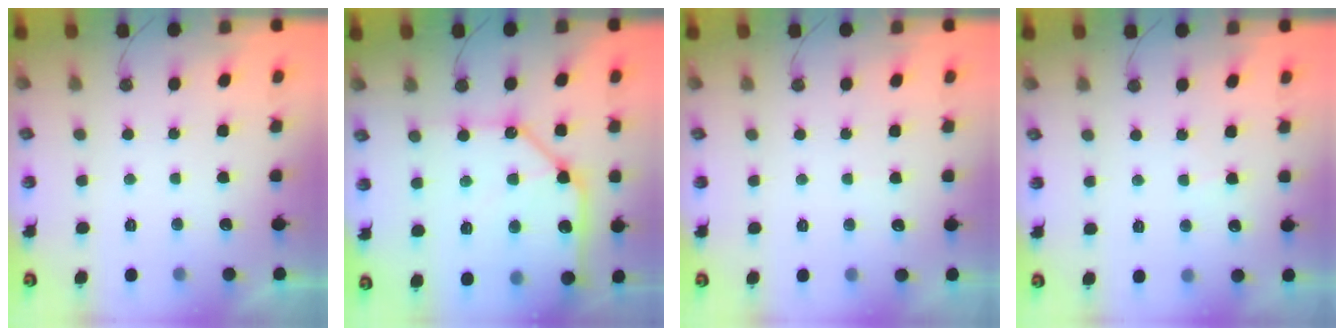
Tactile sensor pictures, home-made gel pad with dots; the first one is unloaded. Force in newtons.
{"total": 19.5, "press": 19.4, "slide": 2.6}
{"total": 2.5, "press": 2.4, "slide": 0.4}
{"total": 2.8, "press": 2.8, "slide": 0.5}